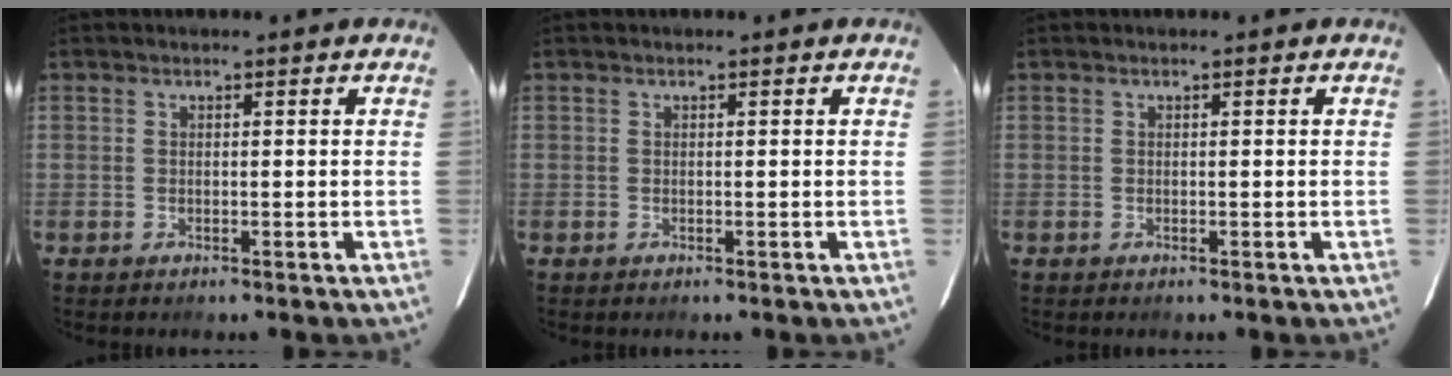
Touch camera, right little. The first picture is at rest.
{"total": 0.0}
{"total": 0.0}